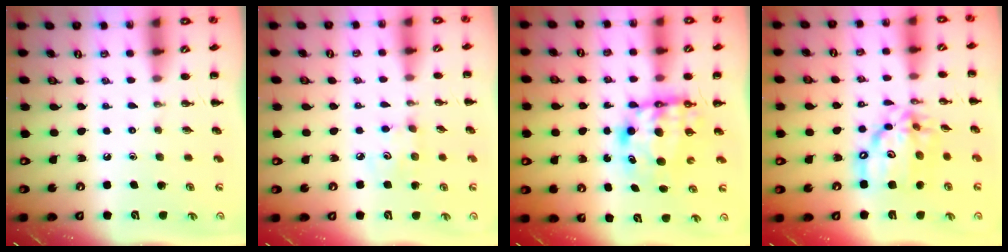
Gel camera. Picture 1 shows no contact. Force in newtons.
{"total": 5.0, "press": 4.9, "slide": 1.1}
{"total": 7.4, "press": 7.2, "slide": 1.8}
{"total": 14.3, "press": 13.8, "slide": 3.9}